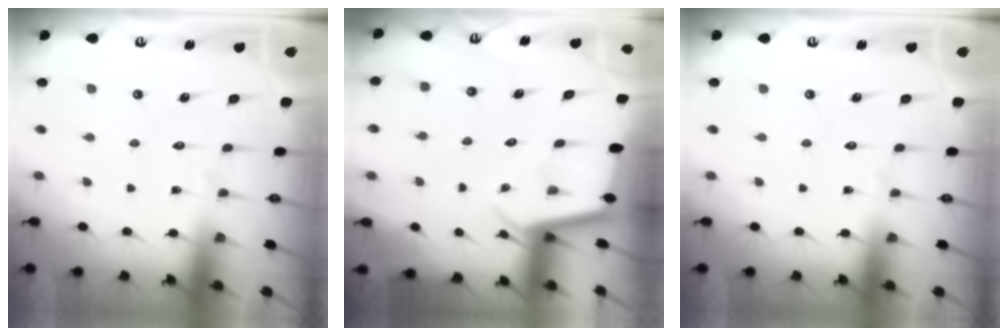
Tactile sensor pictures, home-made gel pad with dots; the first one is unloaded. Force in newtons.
{"total": 2.3, "press": 2.3, "slide": 0.1}
{"total": 0.0}